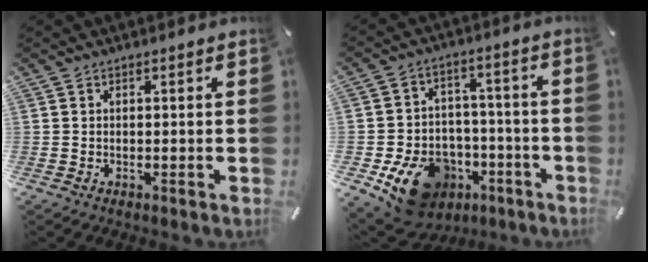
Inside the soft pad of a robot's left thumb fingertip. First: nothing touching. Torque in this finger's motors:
{"motor_torque": [0.38, 0.88, 0.41, 0.16, 0.21]}